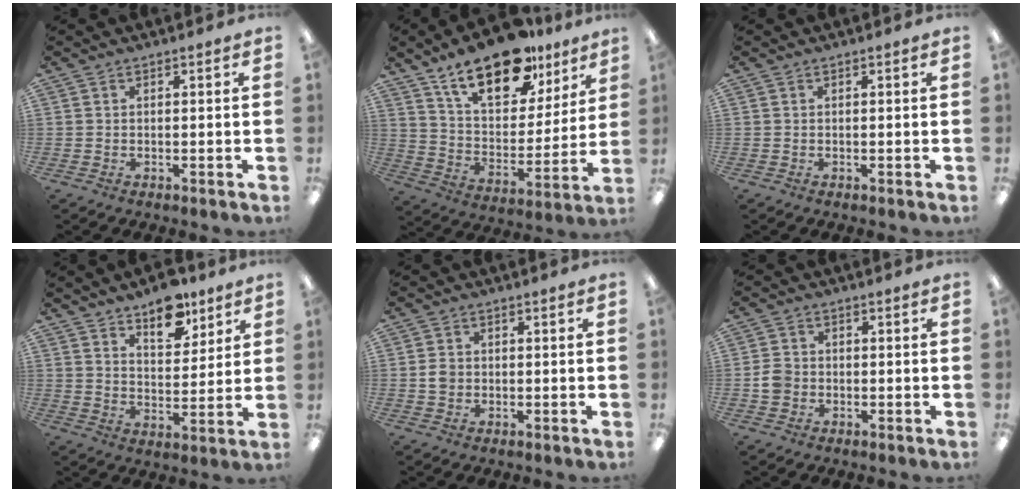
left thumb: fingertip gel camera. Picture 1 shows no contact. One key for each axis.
{"total": 21.1, "fx": 14.8, "fy": 9.9, "fz": 11.5, "tx": -0.191, "ty": -0.081, "tz": 0.258}
{"total": 0.0}
{"total": 10.9, "fx": 8.1, "fy": 5.2, "fz": 5.1, "tx": -0.051, "ty": -0.047, "tz": 0.138}
{"total": 2.4, "fx": 0.0, "fy": 2.1, "fz": 1.2, "tx": -0.014, "ty": 0.002, "tz": -0.005}
{"total": 3.7, "fx": -0.6, "fy": 3.4, "fz": 1.5, "tx": -0.017, "ty": 0.005, "tz": -0.012}